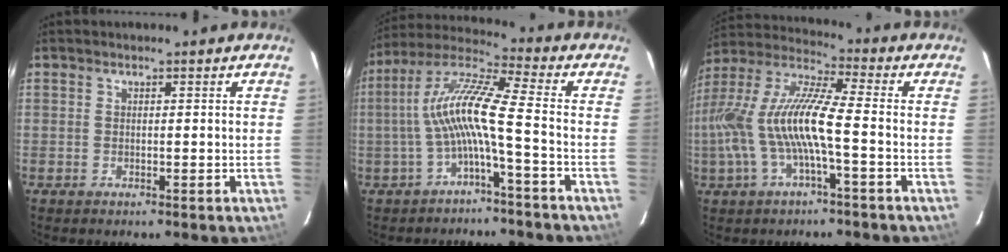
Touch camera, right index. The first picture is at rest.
{"total": 10.3, "force": [-2.7, -0.1, 9.9], "torque": [-0.208, 0.018, -0.053]}
{"total": 15.5, "force": [-3.0, 2.7, 15.0], "torque": [-0.298, 0.001, -0.056]}